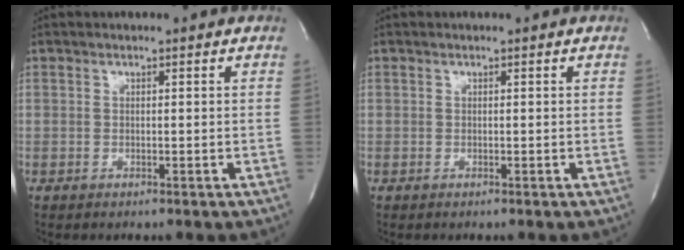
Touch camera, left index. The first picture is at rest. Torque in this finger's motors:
{"motor_torque": [0.00, 0.00, 0.00, 0.01]}